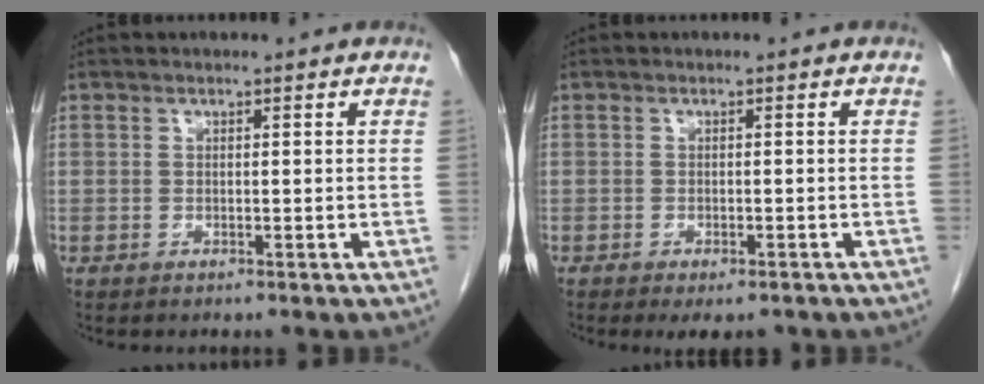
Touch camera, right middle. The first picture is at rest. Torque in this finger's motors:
{"motor_torque": [0.05, -0.06, 0.01, 0.02]}